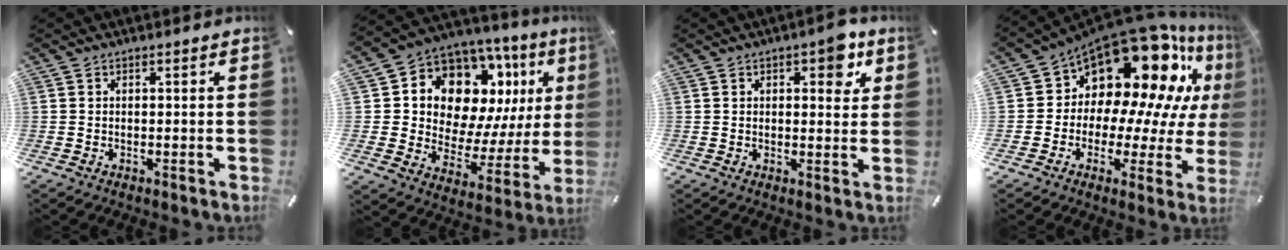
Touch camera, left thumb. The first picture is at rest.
{"total": 13.9, "force": [8.0, 9.3, 6.5], "torque": [-0.110, -0.073, 0.145]}
{"total": 6.2, "force": [2.8, 3.2, 4.5], "torque": [-0.040, -0.012, 0.037]}
{"total": 17.1, "force": [12.3, 8.8, 8.0], "torque": [-0.133, -0.117, 0.214]}